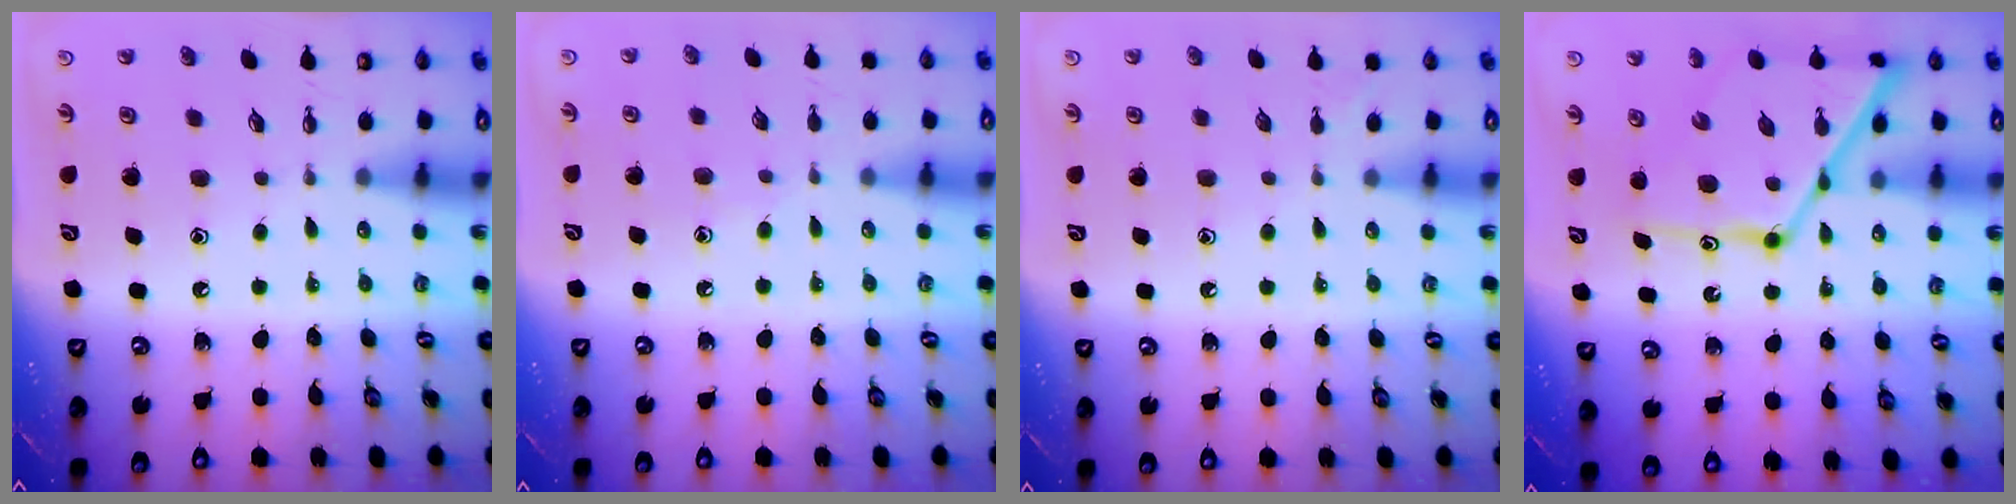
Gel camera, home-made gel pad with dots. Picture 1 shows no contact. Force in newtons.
{"total": 4.9, "press": 4.8, "slide": 0.6}
{"total": 2.6, "press": 2.6, "slide": 0.3}
{"total": 17.3, "press": 17.2, "slide": 1.4}